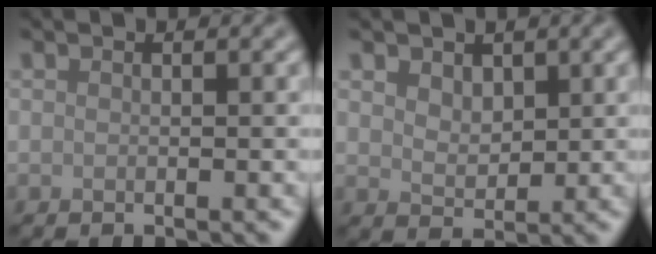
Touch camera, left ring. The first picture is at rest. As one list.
[{"total": 2.3, "force": [1.3, 1.5, 1.2], "torque": [-0.025, -0.004, 0.022]}]